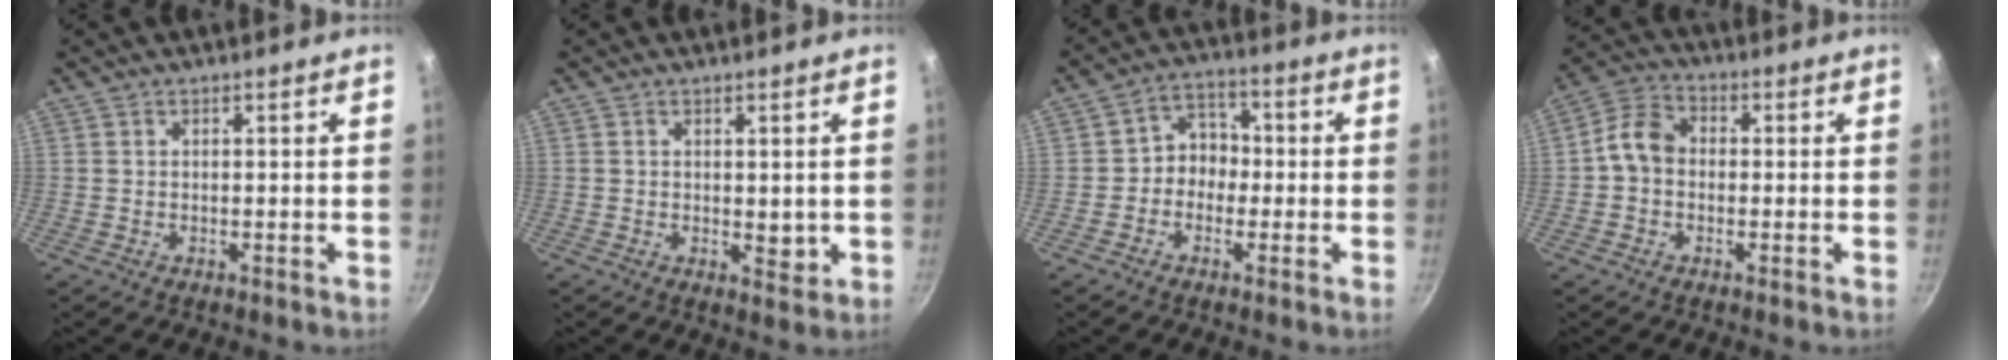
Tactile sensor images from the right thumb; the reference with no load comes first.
{"total": 2.6, "force": [0.2, 1.5, 2.1], "torque": [-0.029, -0.006, 0.005]}
{"total": 6.0, "force": [-1.2, 5.2, 2.9], "torque": [0.000, 0.025, -0.032]}
{"total": 6.9, "force": [-0.5, 5.5, 4.2], "torque": [-0.058, 0.022, -0.029]}